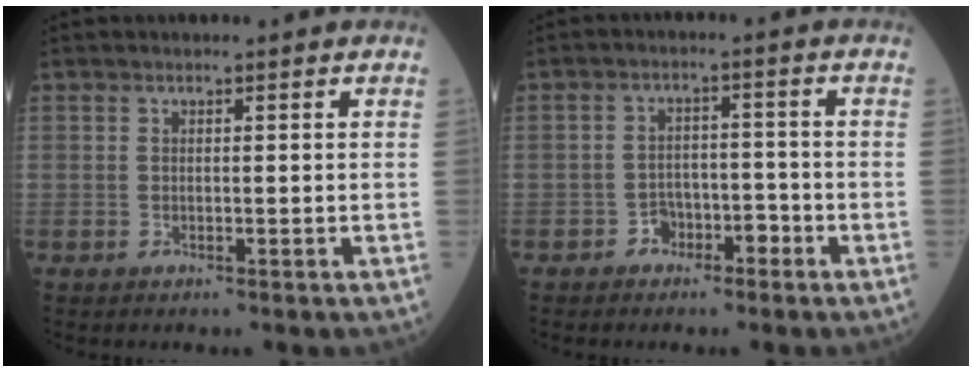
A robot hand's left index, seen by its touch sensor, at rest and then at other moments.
{"total": 3.5, "force": [-2.3, 2.3, 1.3], "torque": [-0.014, 0.011, -0.038]}